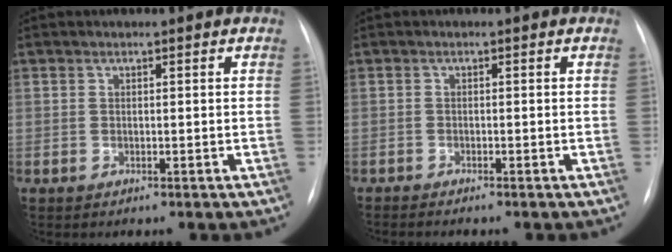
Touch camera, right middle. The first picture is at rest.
{"total": 2.6, "force": [-2.3, -0.1, 1.2], "torque": [-0.020, -0.007, -0.034]}